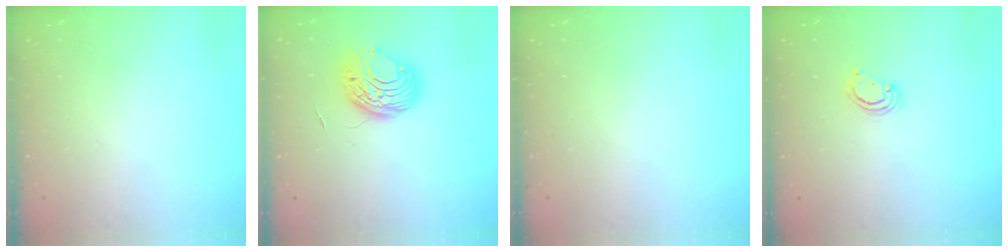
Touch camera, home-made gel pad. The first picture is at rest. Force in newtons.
{"total": 8.8, "press": 8.8, "slide": 0.6}
{"total": 0.0}
{"total": 2.3, "press": 2.3, "slide": 0.3}